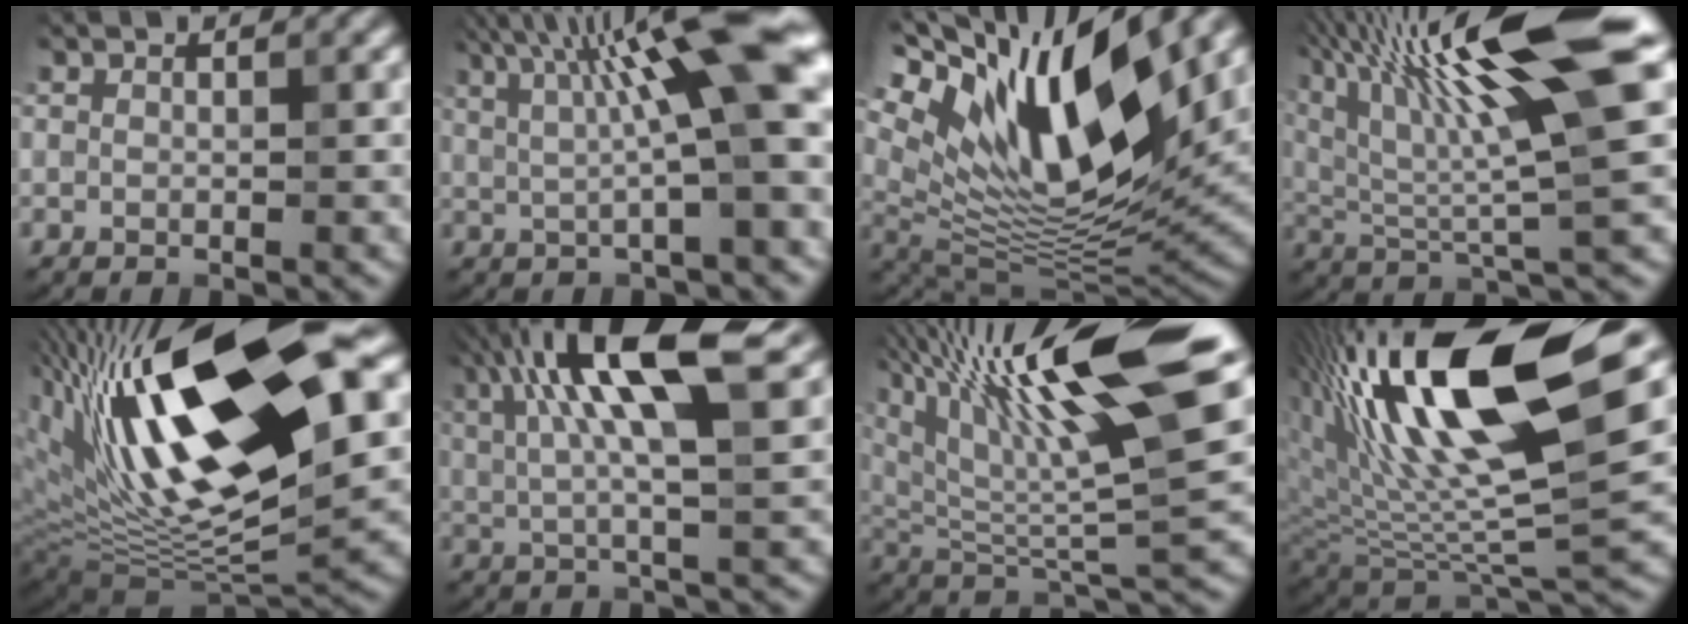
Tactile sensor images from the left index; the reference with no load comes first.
{"total": 12.5, "force": [3.7, 2.2, 11.8], "torque": [-0.160, 0.014, 0.056]}
{"total": 14.6, "force": [7.2, 5.3, 11.6], "torque": [-0.212, 0.011, 0.126]}
{"total": 14.6, "force": [6.4, 2.5, 12.9], "torque": [-0.224, 0.019, 0.108]}
{"total": 18.0, "force": [5.9, 5.9, 15.9], "torque": [-0.267, 0.005, 0.095]}
{"total": 11.8, "force": [4.4, 2.8, 10.6], "torque": [-0.189, 0.015, 0.072]}
{"total": 16.4, "force": [8.3, 3.0, 13.7], "torque": [-0.250, 0.023, 0.150]}
{"total": 17.5, "force": [7.2, 5.4, 15.0], "torque": [-0.283, 0.021, 0.120]}